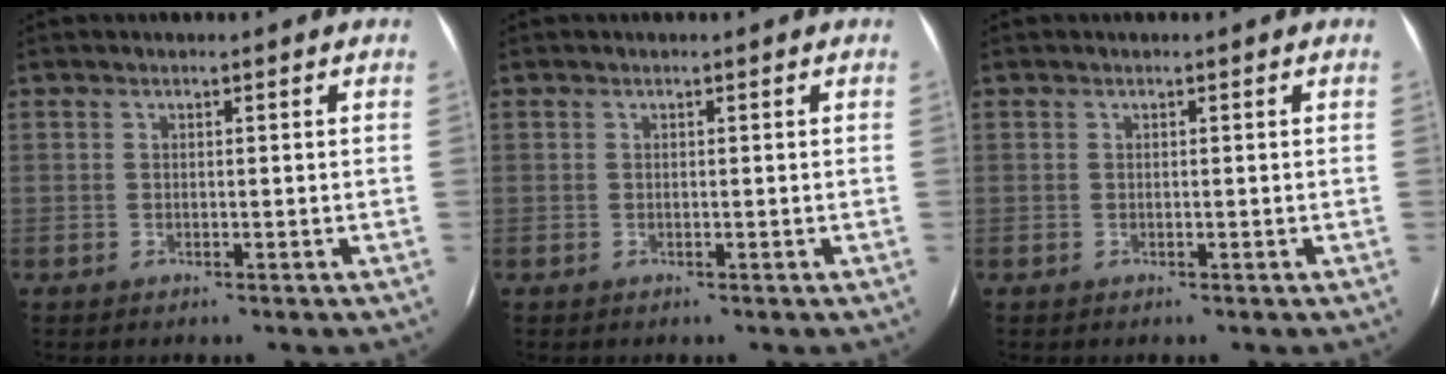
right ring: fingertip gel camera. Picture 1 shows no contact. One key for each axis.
{"total": 0.0}
{"total": 0.0}